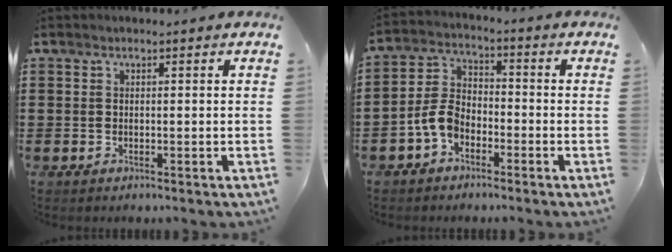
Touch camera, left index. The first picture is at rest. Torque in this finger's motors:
{"motor_torque": [1.23, 0.91, 0.54, 0.14]}